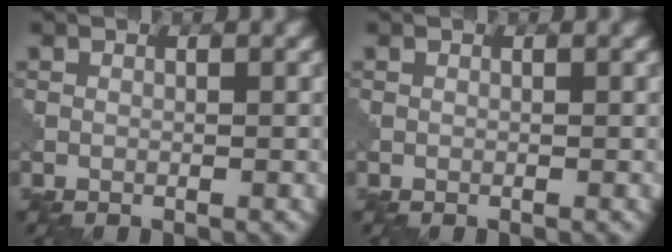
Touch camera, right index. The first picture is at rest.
{"total": 0.0}